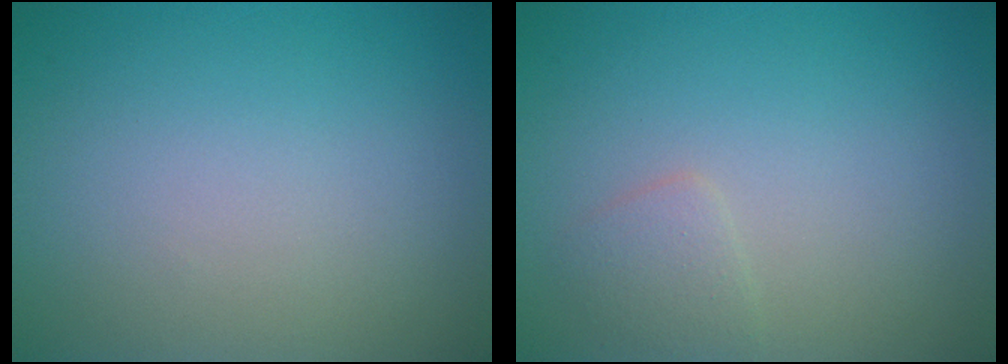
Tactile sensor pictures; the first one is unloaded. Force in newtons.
{"total": 1.3, "press": 1.3, "slide": 0.1}